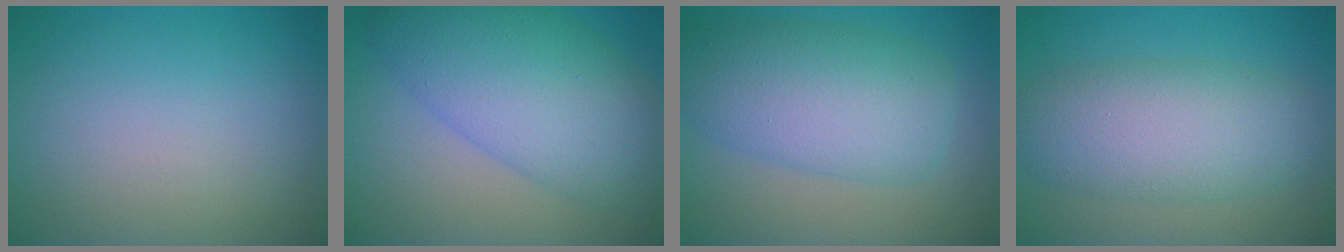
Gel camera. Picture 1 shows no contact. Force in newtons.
{"total": 9.5, "press": 9.5, "slide": 0.3}
{"total": 8.0, "press": 8.0, "slide": 0.2}
{"total": 7.2, "press": 7.2, "slide": 0.3}